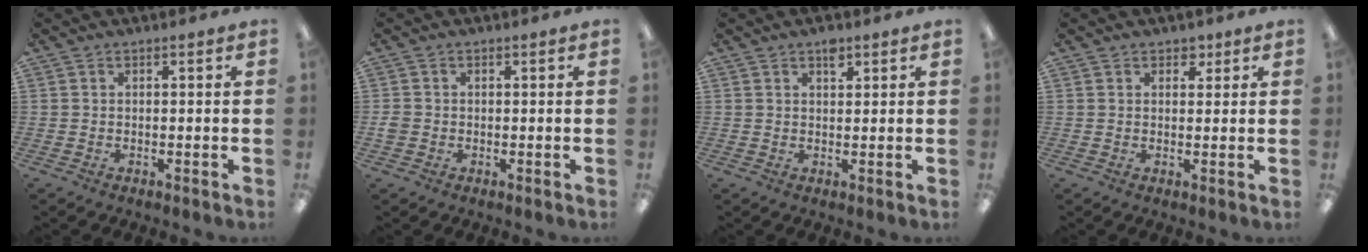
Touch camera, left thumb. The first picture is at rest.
{"total": 1.8, "force": [-0.3, 1.6, 0.6], "torque": [-0.009, 0.004, -0.007]}
{"total": 2.7, "force": [1.8, 1.4, 1.5], "torque": [-0.009, -0.008, 0.027]}
{"total": 2.6, "force": [1.7, 1.8, 0.9], "torque": [-0.003, -0.002, 0.027]}